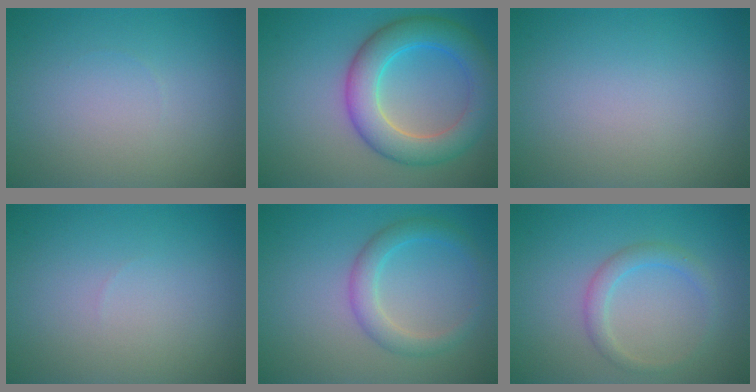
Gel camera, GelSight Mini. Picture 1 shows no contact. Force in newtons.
{"total": 6.7, "press": 6.7, "slide": 0.1}
{"total": 0.0}
{"total": 0.0}
{"total": 2.8, "press": 2.8, "slide": 0.0}
{"total": 2.0, "press": 2.0, "slide": 0.0}